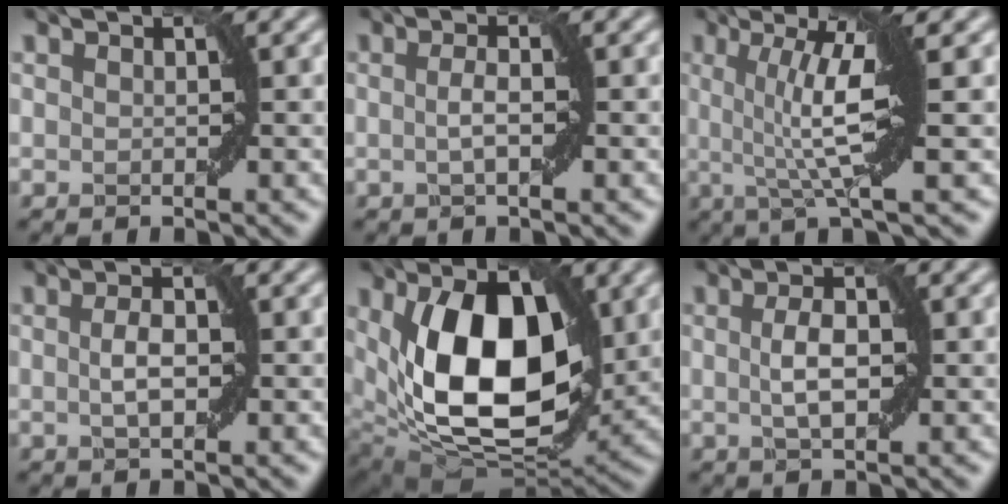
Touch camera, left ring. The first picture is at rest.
{"total": 1.7, "force": [-0.1, 0.3, 1.7], "torque": [-0.035, 0.005, -0.003]}
{"total": 6.4, "force": [0.9, 0.9, 6.3], "torque": [-0.111, 0.004, 0.016]}
{"total": 2.2, "force": [0.0, 0.9, 2.0], "torque": [-0.042, 0.003, 0.000]}
{"total": 13.1, "force": [1.7, 7.6, 10.6], "torque": [-0.168, -0.015, 0.033]}
{"total": 2.8, "force": [0.1, 1.1, 2.6], "torque": [-0.054, 0.002, 0.001]}